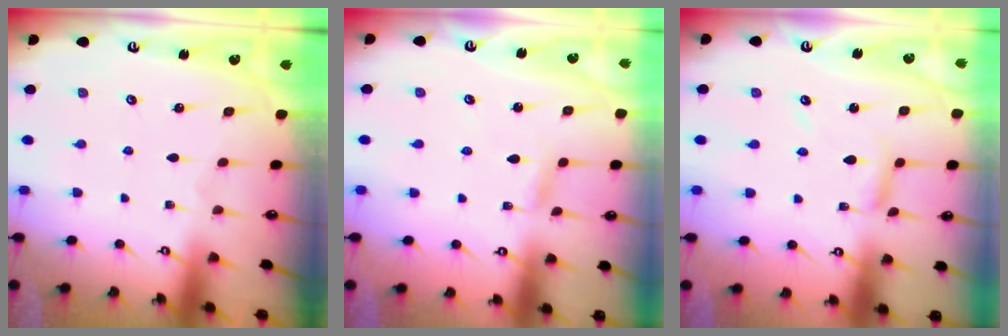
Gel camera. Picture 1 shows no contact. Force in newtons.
{"total": 2.2, "press": 2.2, "slide": 0.2}
{"total": 5.5, "press": 5.5, "slide": 0.4}